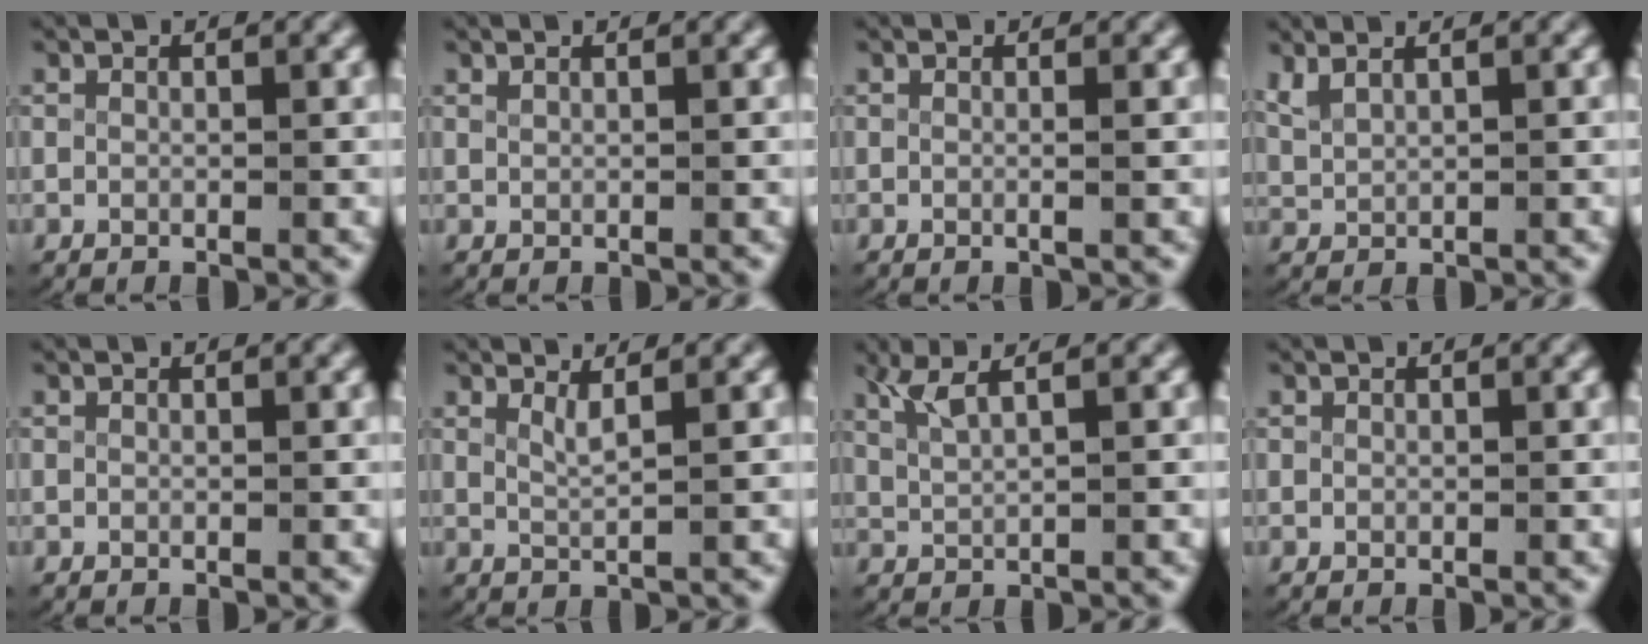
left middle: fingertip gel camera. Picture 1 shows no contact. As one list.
[{"total": 0.5, "force": [0.4, -0.2, 0.2], "torque": [-0.007, -0.003, 0.013]}, {"total": 0.8, "force": [0.0, -0.3, 0.7], "torque": [-0.014, -0.003, 0.000]}, {"total": 2.4, "force": [1.5, 1.2, 1.4], "torque": [-0.040, -0.001, 0.037]}, {"total": 0.0}, {"total": 1.7, "force": [1.2, -0.2, 1.1], "torque": [-0.028, -0.011, 0.028]}, {"total": 3.2, "force": [2.2, 0.7, 2.2], "torque": [-0.049, 0.005, 0.044]}, {"total": 0.0}]